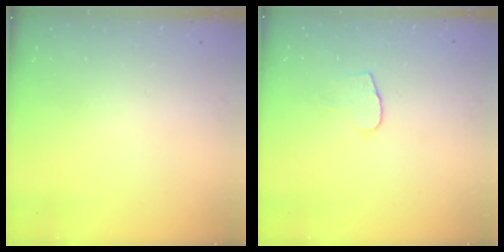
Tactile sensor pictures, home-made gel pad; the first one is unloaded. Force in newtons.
{"total": 5.0, "press": 5.0, "slide": 0.4}